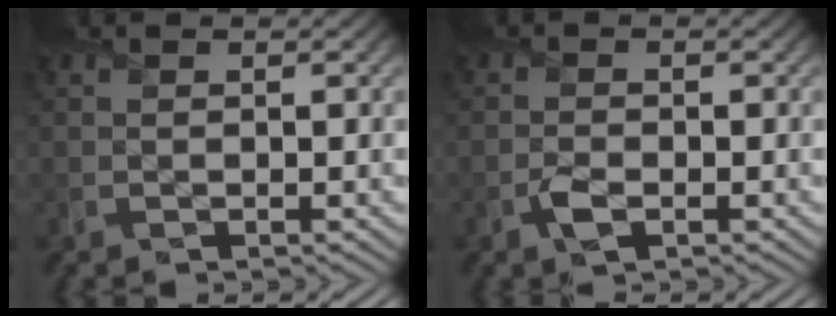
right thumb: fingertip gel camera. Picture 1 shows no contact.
{"total": 2.1, "force": [-1.1, 1.0, 1.4], "torque": [-0.032, -0.005, -0.025]}